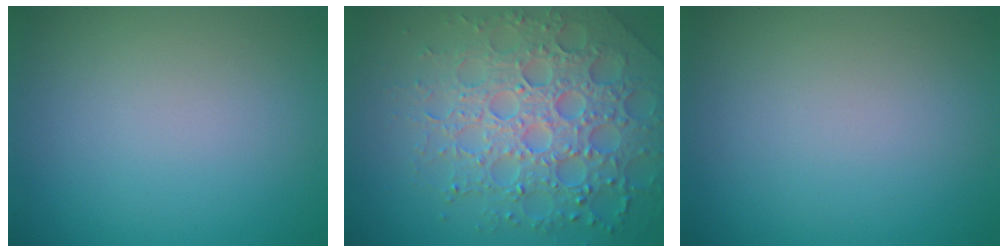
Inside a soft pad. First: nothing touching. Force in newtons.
{"total": 7.3, "press": 7.1, "slide": 1.6}
{"total": 0.0}